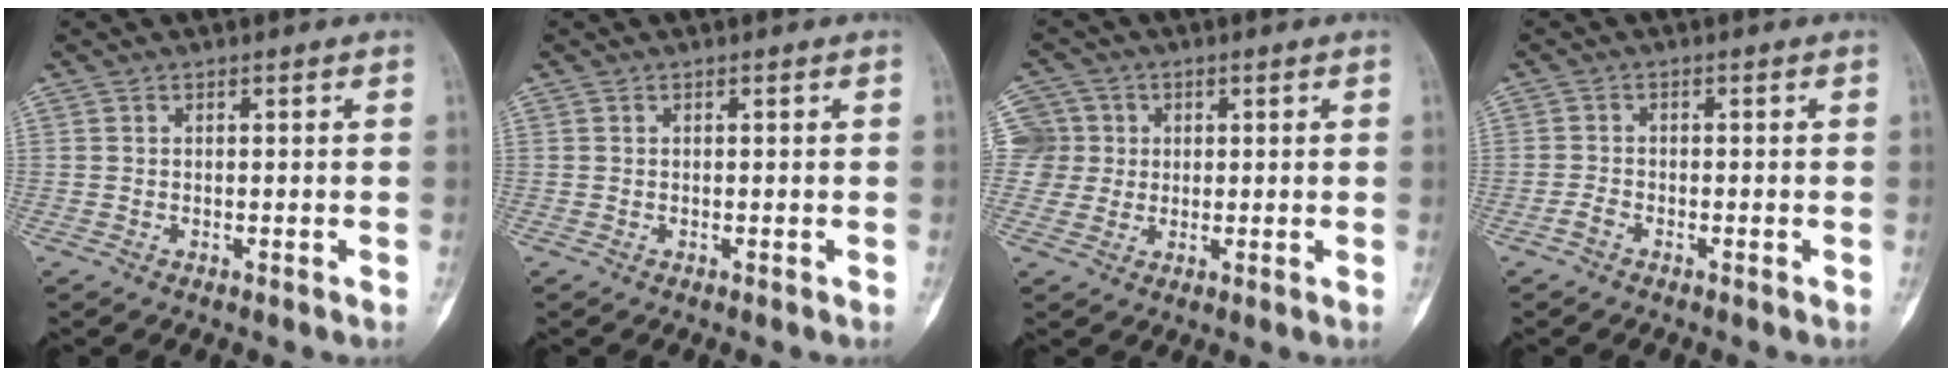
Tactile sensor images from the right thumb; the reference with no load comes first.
{"total": 0.0}
{"total": 6.7, "force": [1.2, 6.6, 0.4], "torque": [0.020, 0.013, 0.020]}
{"total": 1.6, "force": [-1.1, 0.8, 0.8], "torque": [-0.021, 0.006, -0.024]}